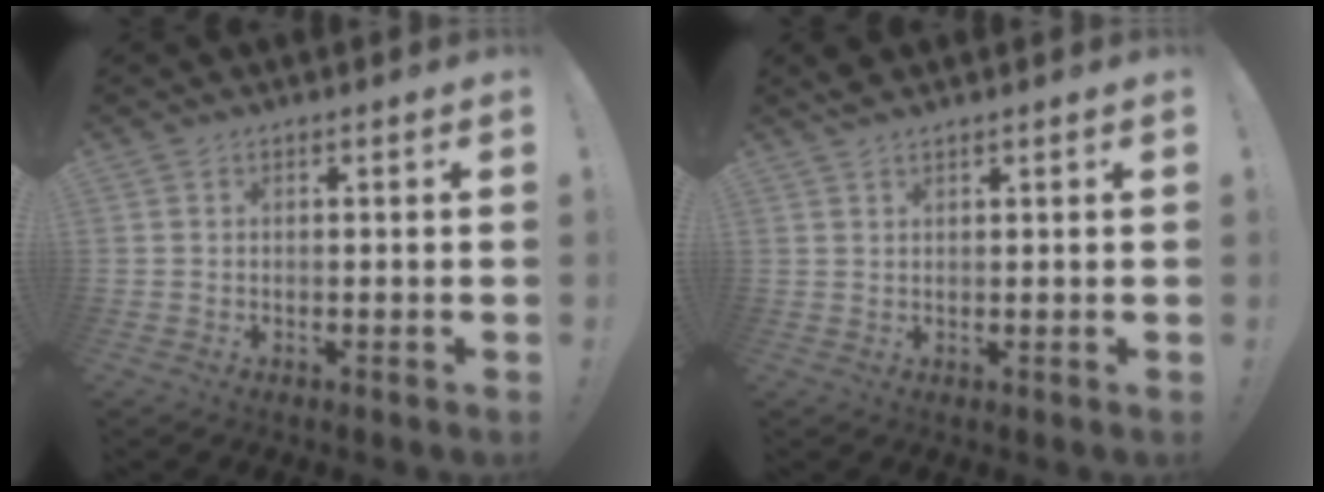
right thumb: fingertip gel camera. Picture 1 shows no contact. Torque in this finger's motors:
{"motor_torque": [-0.21, 1.22, 0.54, 0.39, 0.01]}